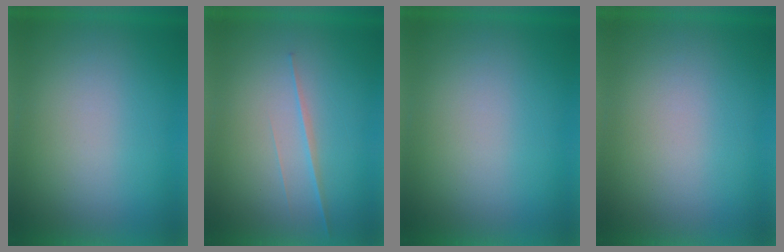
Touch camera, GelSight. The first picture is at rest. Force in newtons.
{"total": 2.0}
{"total": 0.0}
{"total": 0.0}